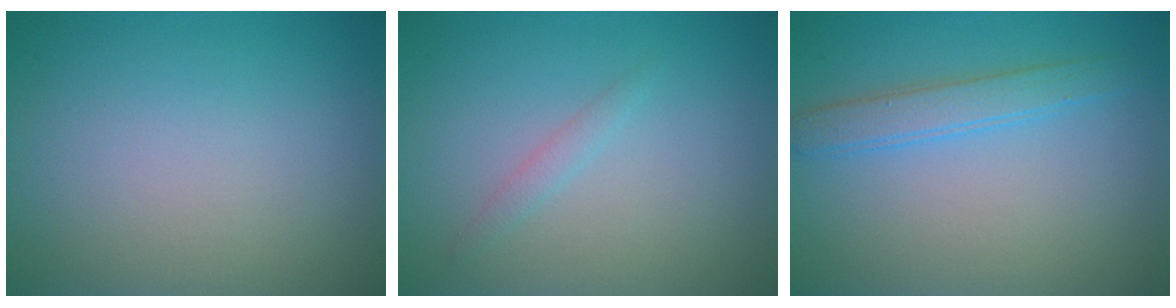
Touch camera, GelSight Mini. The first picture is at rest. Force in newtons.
{"total": 1.0, "press": 1.0, "slide": 0.1}
{"total": 2.5, "press": 2.5, "slide": 0.1}